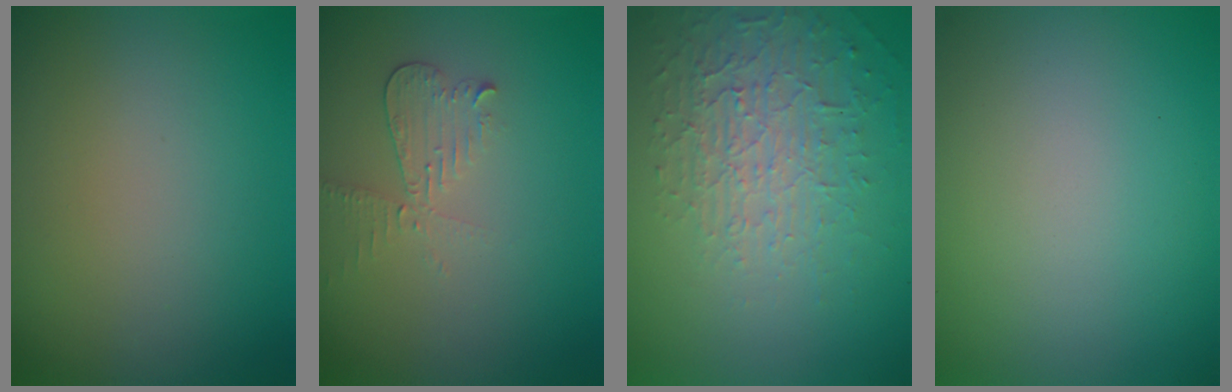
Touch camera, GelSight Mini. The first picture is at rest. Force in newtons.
{"total": 2.1, "press": 2.1, "slide": 0.1}
{"total": 4.6, "press": 3.1, "slide": 3.4}
{"total": 0.0}